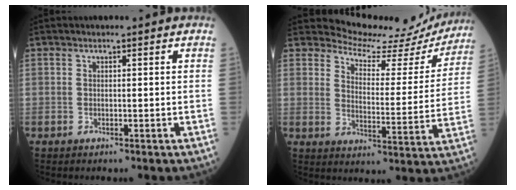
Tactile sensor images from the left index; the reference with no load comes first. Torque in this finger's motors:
{"motor_torque": [0.61, -1.14, -0.08, -0.03]}